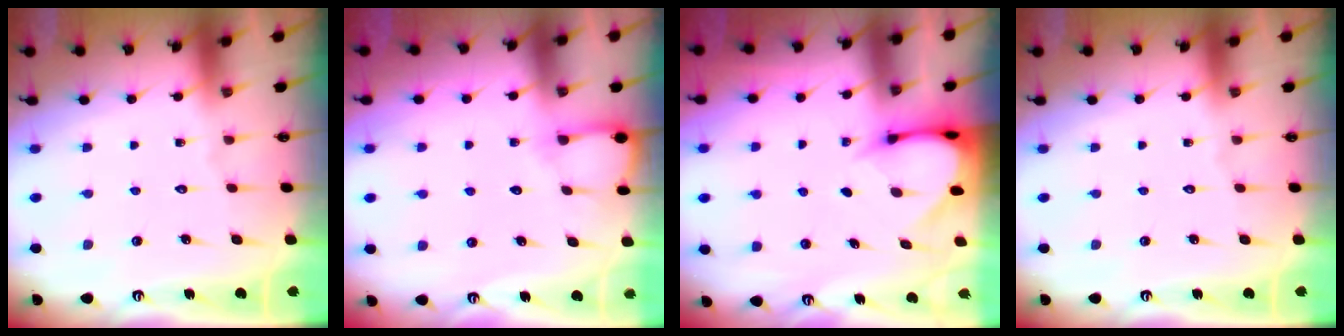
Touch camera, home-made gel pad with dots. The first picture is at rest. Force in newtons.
{"total": 4.0, "press": 4.0, "slide": 0.4}
{"total": 3.4, "press": 3.4, "slide": 0.3}
{"total": 0.0}